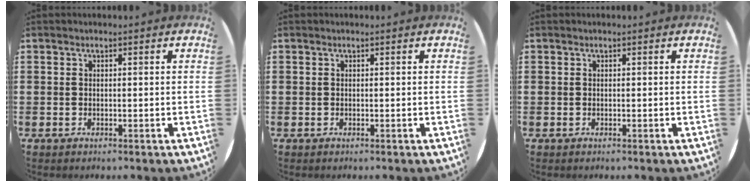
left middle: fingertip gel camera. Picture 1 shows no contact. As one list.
[{"total": 0.0}, {"total": 0.0}]